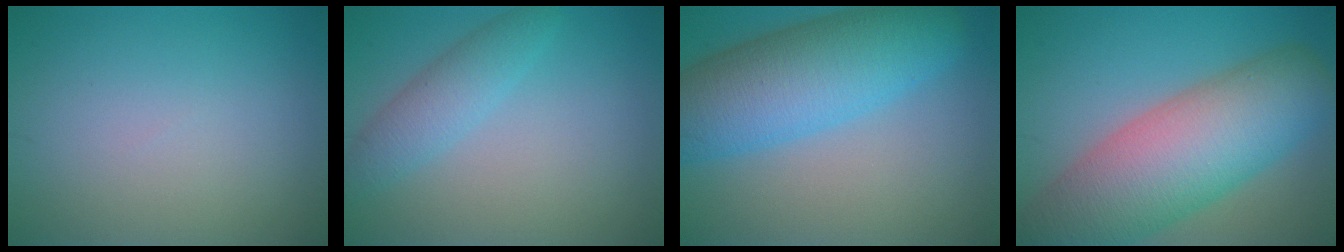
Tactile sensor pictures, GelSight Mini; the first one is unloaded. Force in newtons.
{"total": 3.0, "press": 3.0, "slide": 0.1}
{"total": 9.9, "press": 9.9, "slide": 0.3}
{"total": 11.9, "press": 11.9, "slide": 0.6}